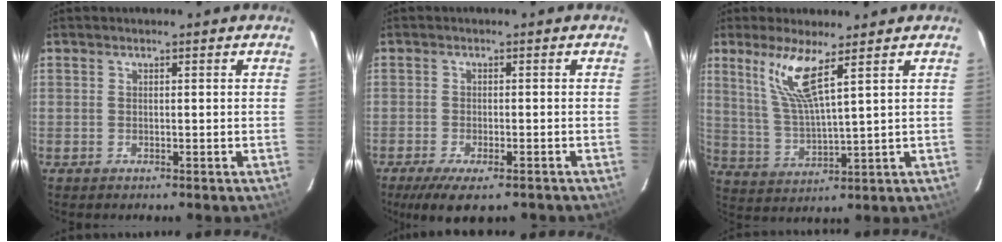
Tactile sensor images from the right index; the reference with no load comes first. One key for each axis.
{"total": 8.7, "fx": -6.3, "fy": 2.6, "fz": 5.4, "tx": -0.116, "ty": -0.032, "tz": -0.100}
{"total": 8.7, "fx": 5.1, "fy": 0.3, "fz": 7.0, "tx": -0.138, "ty": -0.006, "tz": 0.111}